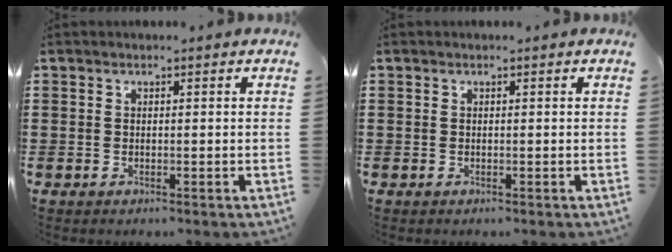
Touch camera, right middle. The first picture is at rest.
{"total": 0.0}